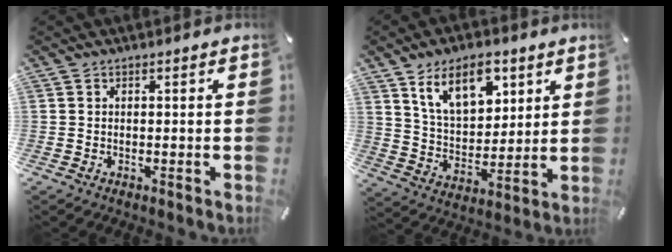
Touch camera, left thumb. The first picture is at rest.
{"total": 13.5, "force": [7.6, 7.9, 7.7], "torque": [-0.126, -0.022, 0.138]}